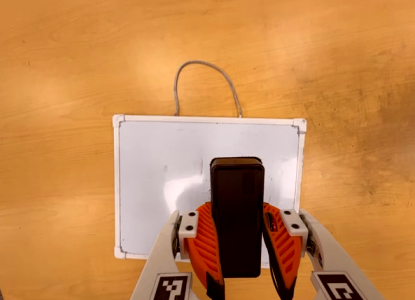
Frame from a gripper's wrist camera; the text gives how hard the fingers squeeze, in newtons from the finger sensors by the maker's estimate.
{"total": 9.3, "left": 7.9, "right": 10.6}